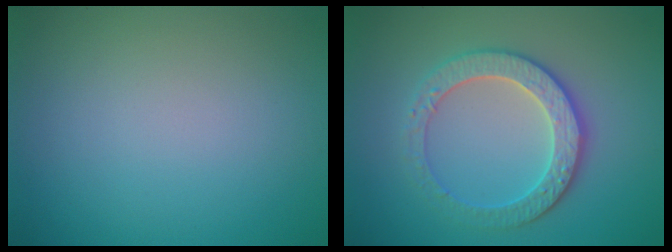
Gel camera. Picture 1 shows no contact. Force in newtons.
{"total": 4.1, "press": 3.6, "slide": 1.9}